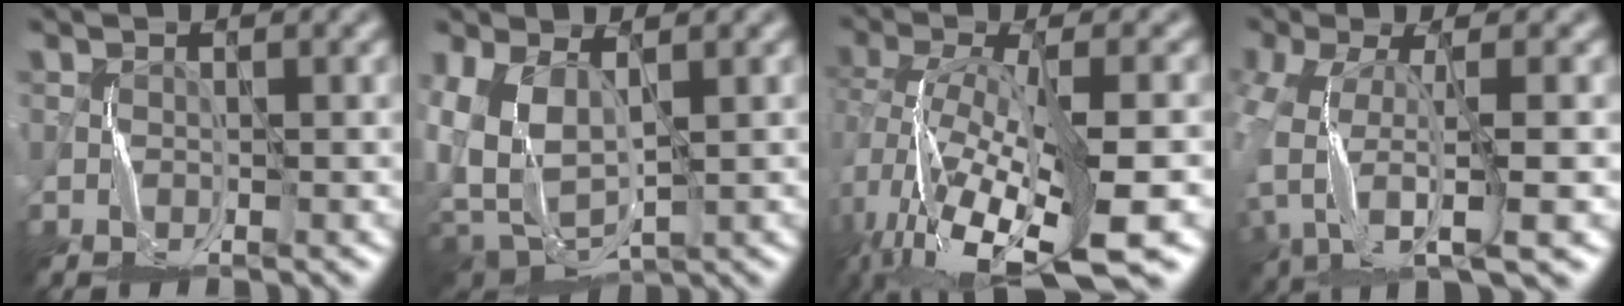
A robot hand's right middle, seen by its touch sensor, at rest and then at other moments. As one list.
[{"total": 7.2, "force": [1.2, 4.8, 5.2], "torque": [-0.120, -0.014, 0.034]}, {"total": 13.5, "force": [-6.6, 4.1, 11.1], "torque": [-0.233, -0.015, -0.087]}, {"total": 8.4, "force": [-3.2, 3.4, 7.0], "torque": [-0.158, -0.014, -0.060]}]